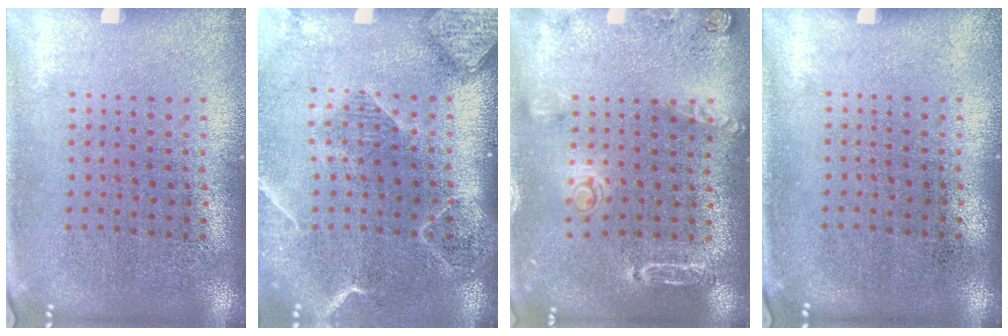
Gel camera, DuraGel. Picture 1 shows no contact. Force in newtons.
{"total": 2.4, "press": 2.0, "slide": 1.2}
{"total": 1.8, "press": 1.8, "slide": 0.1}
{"total": 0.0}